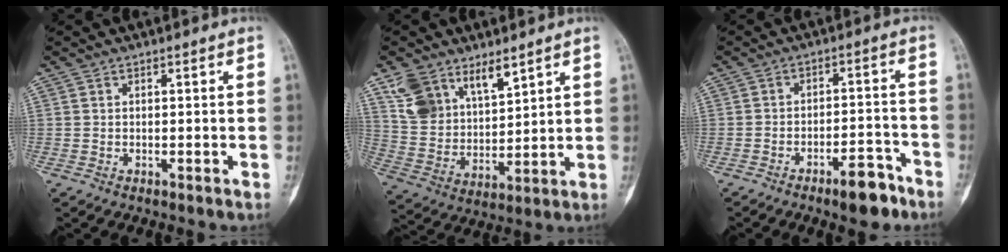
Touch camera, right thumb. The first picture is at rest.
{"total": 12.0, "force": [7.9, 6.8, 5.9], "torque": [-0.086, -0.035, 0.165]}
{"total": 7.3, "force": [-5.0, 2.6, 4.7], "torque": [-0.059, 0.038, -0.071]}